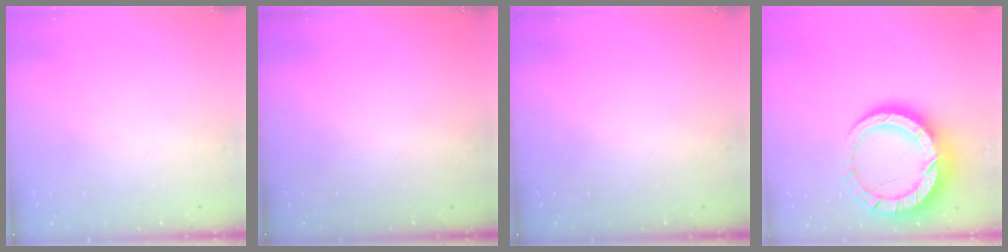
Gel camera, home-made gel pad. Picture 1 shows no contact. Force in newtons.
{"total": 0.0}
{"total": 0.0}
{"total": 18.7, "press": 18.6, "slide": 1.5}